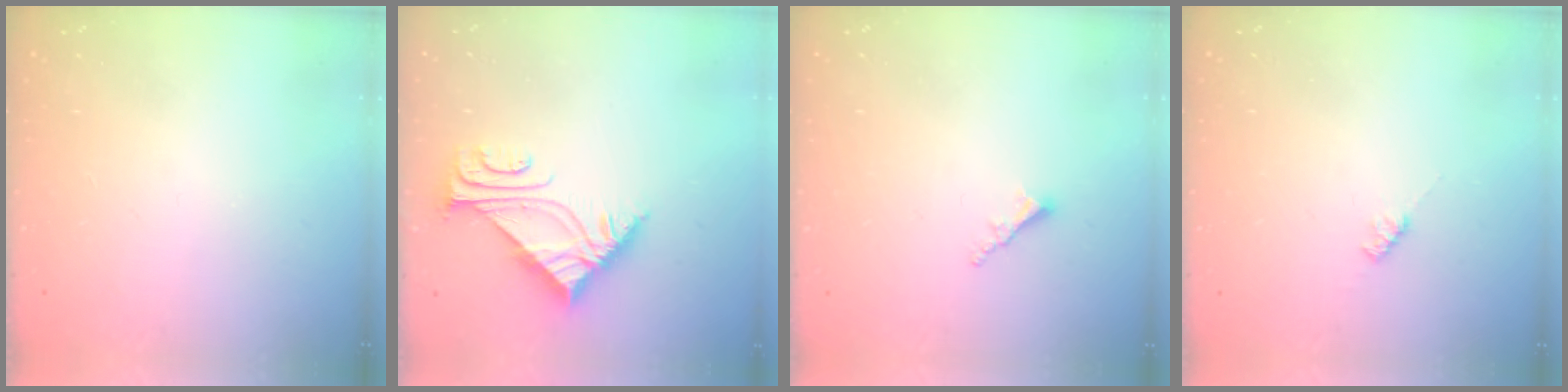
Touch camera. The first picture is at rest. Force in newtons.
{"total": 4.9, "press": 4.8, "slide": 0.8}
{"total": 1.7, "press": 1.7, "slide": 0.3}
{"total": 2.2, "press": 2.2, "slide": 0.4}